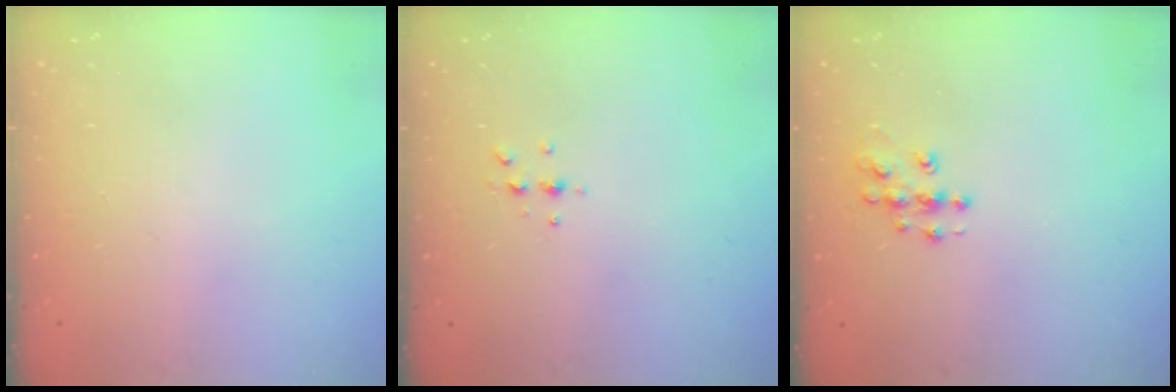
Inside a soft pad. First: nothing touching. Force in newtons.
{"total": 4.4, "press": 4.3, "slide": 0.5}
{"total": 7.1, "press": 7.1, "slide": 0.3}